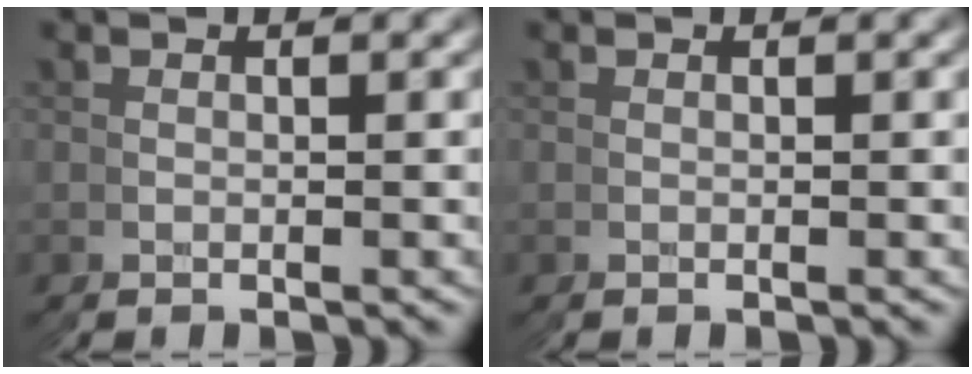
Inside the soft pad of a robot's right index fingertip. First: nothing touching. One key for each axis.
{"total": 0.0}